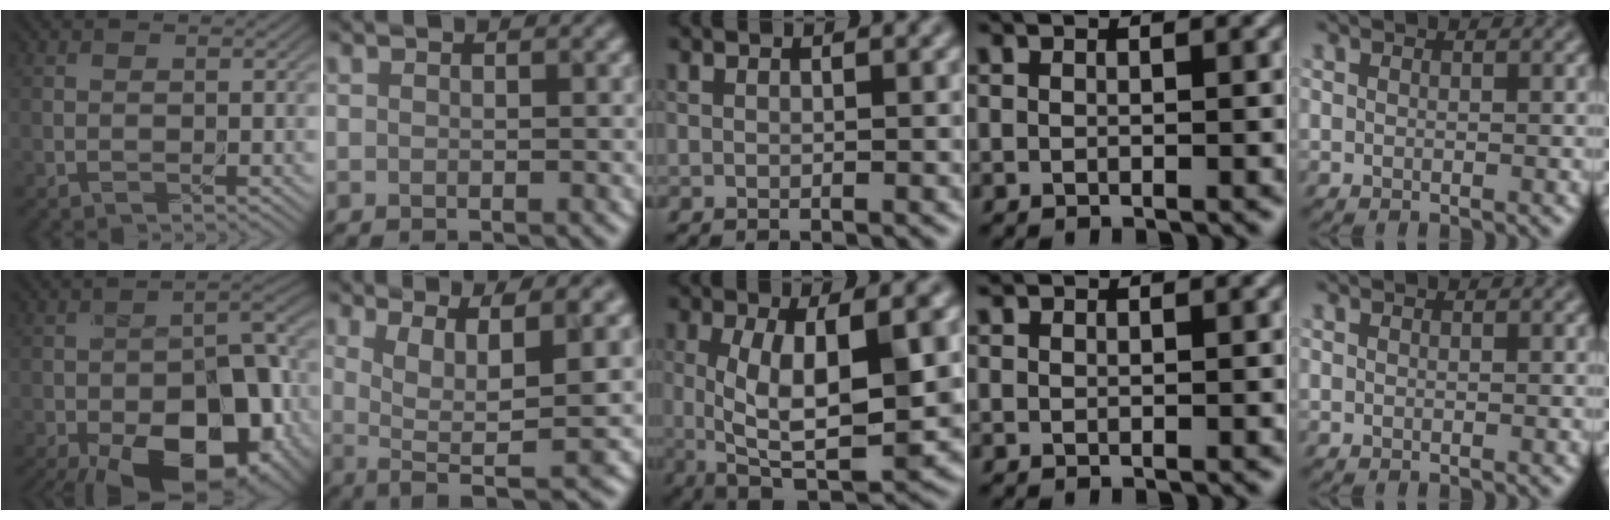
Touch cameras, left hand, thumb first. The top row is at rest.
{"thumb": {"total": 19.1, "force": [-10.1, 10.2, 12.6], "torque": [-0.148, -0.021, -0.145]}, "index": {"total": 7.4, "force": [0.5, 1.5, 7.2], "torque": [-0.115, 0.002, 0.041]}, "middle": {"total": 8.0, "force": [-1.2, 2.3, 7.6], "torque": [-0.150, -0.029, 0.010]}, "ring": {"total": 0.9, "force": [0.8, 0.3, 0.3], "torque": [-0.002, 0.006, 0.005]}}